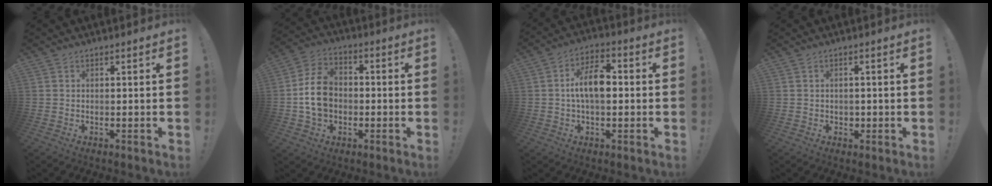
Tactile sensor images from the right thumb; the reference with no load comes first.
{"total": 12.8, "force": [-1.1, 10.1, 7.8], "torque": [-0.140, 0.015, -0.018]}
{"total": 10.7, "force": [-0.1, 5.6, 9.2], "torque": [-0.149, 0.010, -0.003]}
{"total": 1.7, "force": [0.0, 1.6, 0.5], "torque": [-0.002, -0.003, -0.002]}